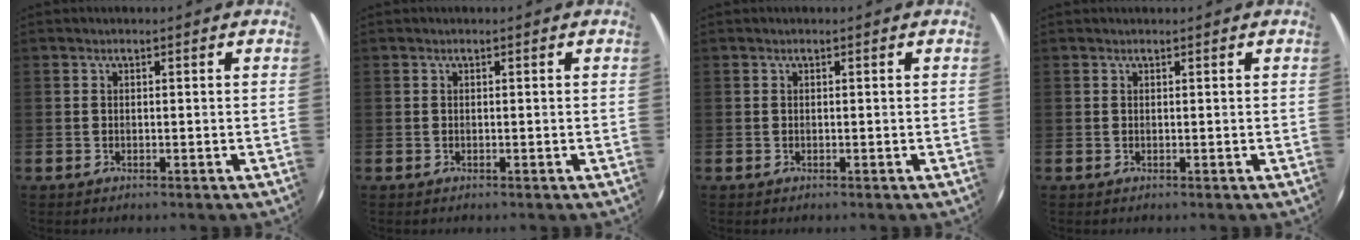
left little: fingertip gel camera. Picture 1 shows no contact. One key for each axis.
{"total": 0.0}
{"total": 0.0}
{"total": 0.0}